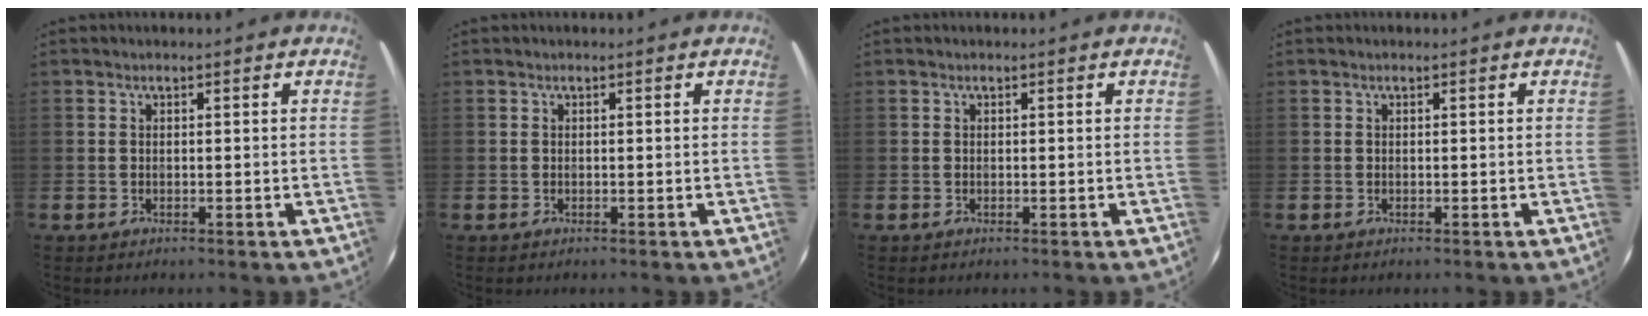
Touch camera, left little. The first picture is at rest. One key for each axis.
{"total": 0.0}
{"total": 0.0}
{"total": 0.0}